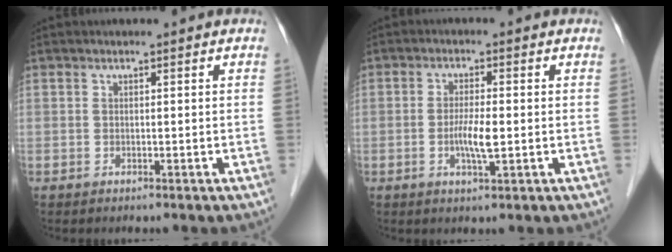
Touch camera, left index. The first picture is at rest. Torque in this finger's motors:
{"motor_torque": [0.83, 0.71, 0.13, 0.04]}